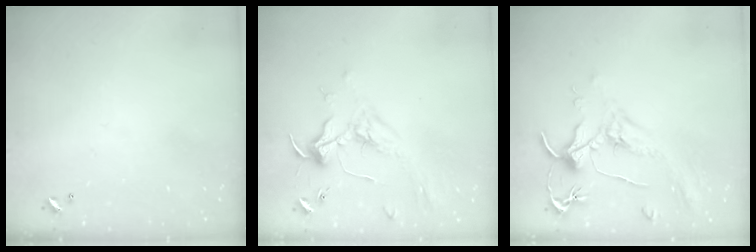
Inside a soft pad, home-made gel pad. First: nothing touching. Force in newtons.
{"total": 1.8, "press": 1.7, "slide": 0.7}
{"total": 2.0, "press": 1.8, "slide": 0.8}